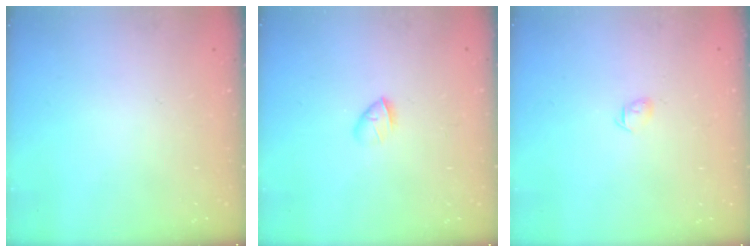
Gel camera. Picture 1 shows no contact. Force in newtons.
{"total": 3.4, "press": 3.2, "slide": 1.0}
{"total": 3.4, "press": 3.3, "slide": 0.8}